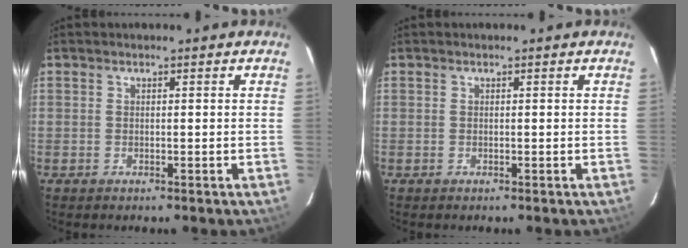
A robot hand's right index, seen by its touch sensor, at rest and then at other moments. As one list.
[{"total": 0.0}]